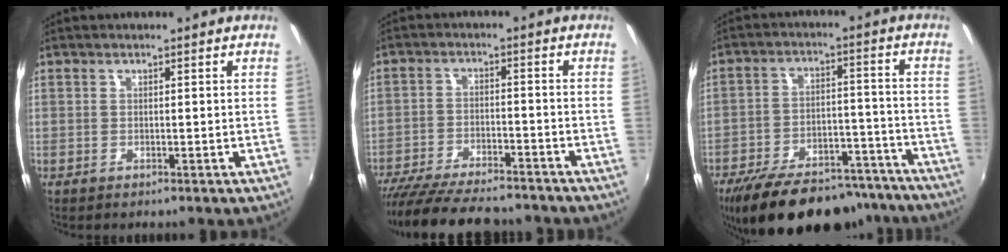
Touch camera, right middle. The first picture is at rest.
{"total": 18.0, "force": [-15.6, 4.3, 8.0], "torque": [-0.165, -0.034, -0.242]}
{"total": 25.7, "force": [-21.2, 9.7, 11.0], "torque": [-0.211, 0.006, -0.286]}